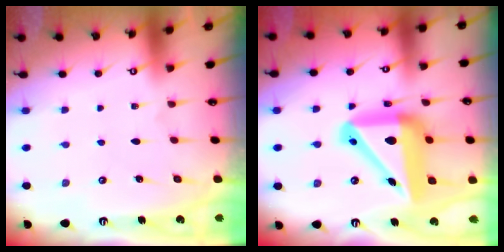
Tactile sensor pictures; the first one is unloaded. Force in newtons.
{"total": 20.8, "press": 20.6, "slide": 2.9}